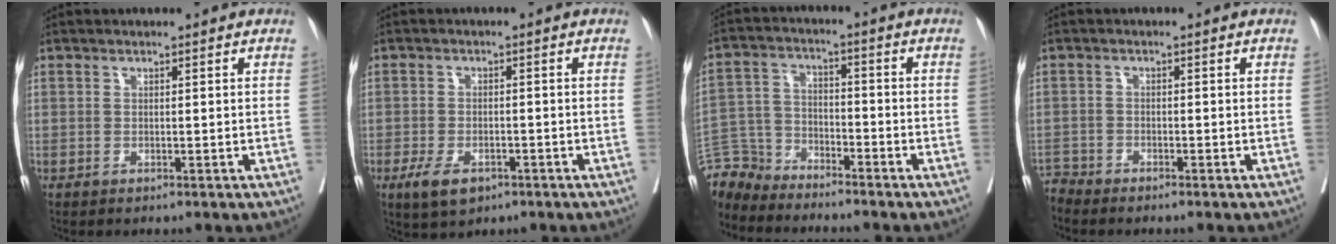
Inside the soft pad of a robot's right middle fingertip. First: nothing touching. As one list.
[{"total": 5.0, "force": [-2.9, 2.5, 3.3], "torque": [-0.063, -0.004, -0.043]}, {"total": 7.3, "force": [-7.1, 1.6, -0.7], "torque": [0.011, 0.012, -0.142]}, {"total": 2.2, "force": [-2.1, -0.2, -0.6], "torque": [0.016, -0.010, -0.040]}]